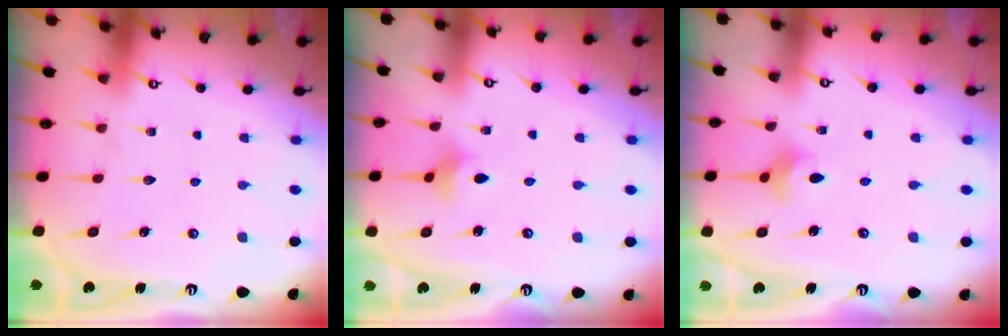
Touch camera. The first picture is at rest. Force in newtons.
{"total": 3.3, "press": 3.3, "slide": 0.5}
{"total": 2.9, "press": 2.9, "slide": 0.7}